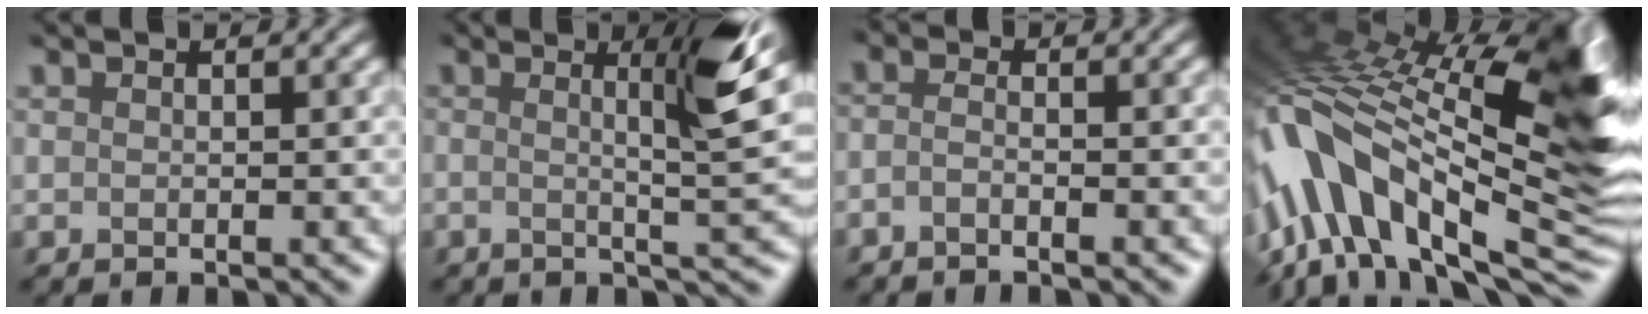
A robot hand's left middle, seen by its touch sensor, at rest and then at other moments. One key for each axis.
{"total": 5.1, "fx": 1.0, "fy": 0.3, "fz": 5.0, "tx": -0.078, "ty": 0.006, "tz": 0.019}
{"total": 1.4, "fx": -1.3, "fy": 0.0, "fz": 0.5, "tx": -0.018, "ty": -0.003, "tz": -0.030}
{"total": 15.3, "fx": -1.0, "fy": 7.8, "fz": 13.1, "tx": -0.242, "ty": 0.007, "tz": -0.013}